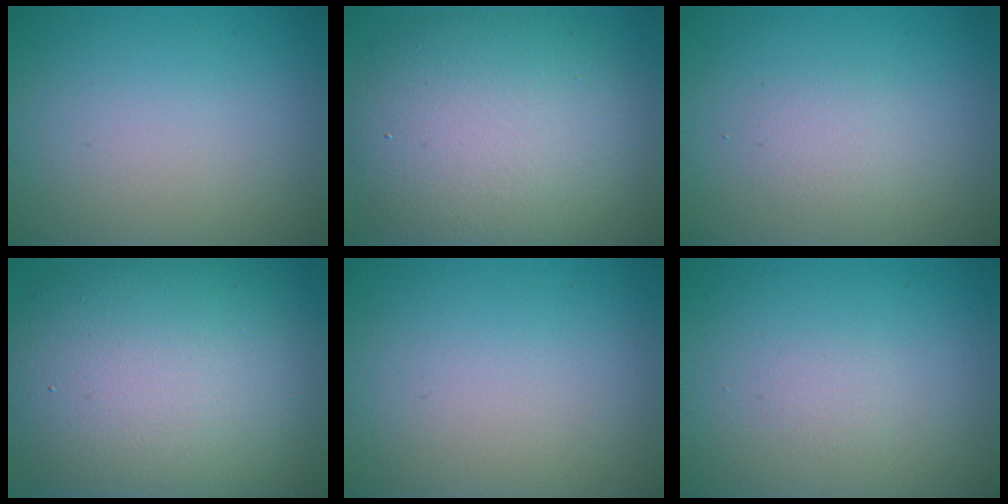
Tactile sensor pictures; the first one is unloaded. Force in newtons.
{"total": 10.7, "press": 10.6, "slide": 0.6}
{"total": 1.5, "press": 1.4, "slide": 0.1}
{"total": 14.6, "press": 14.6, "slide": 0.3}
{"total": 0.0}
{"total": 0.5, "press": 0.5, "slide": 0.0}